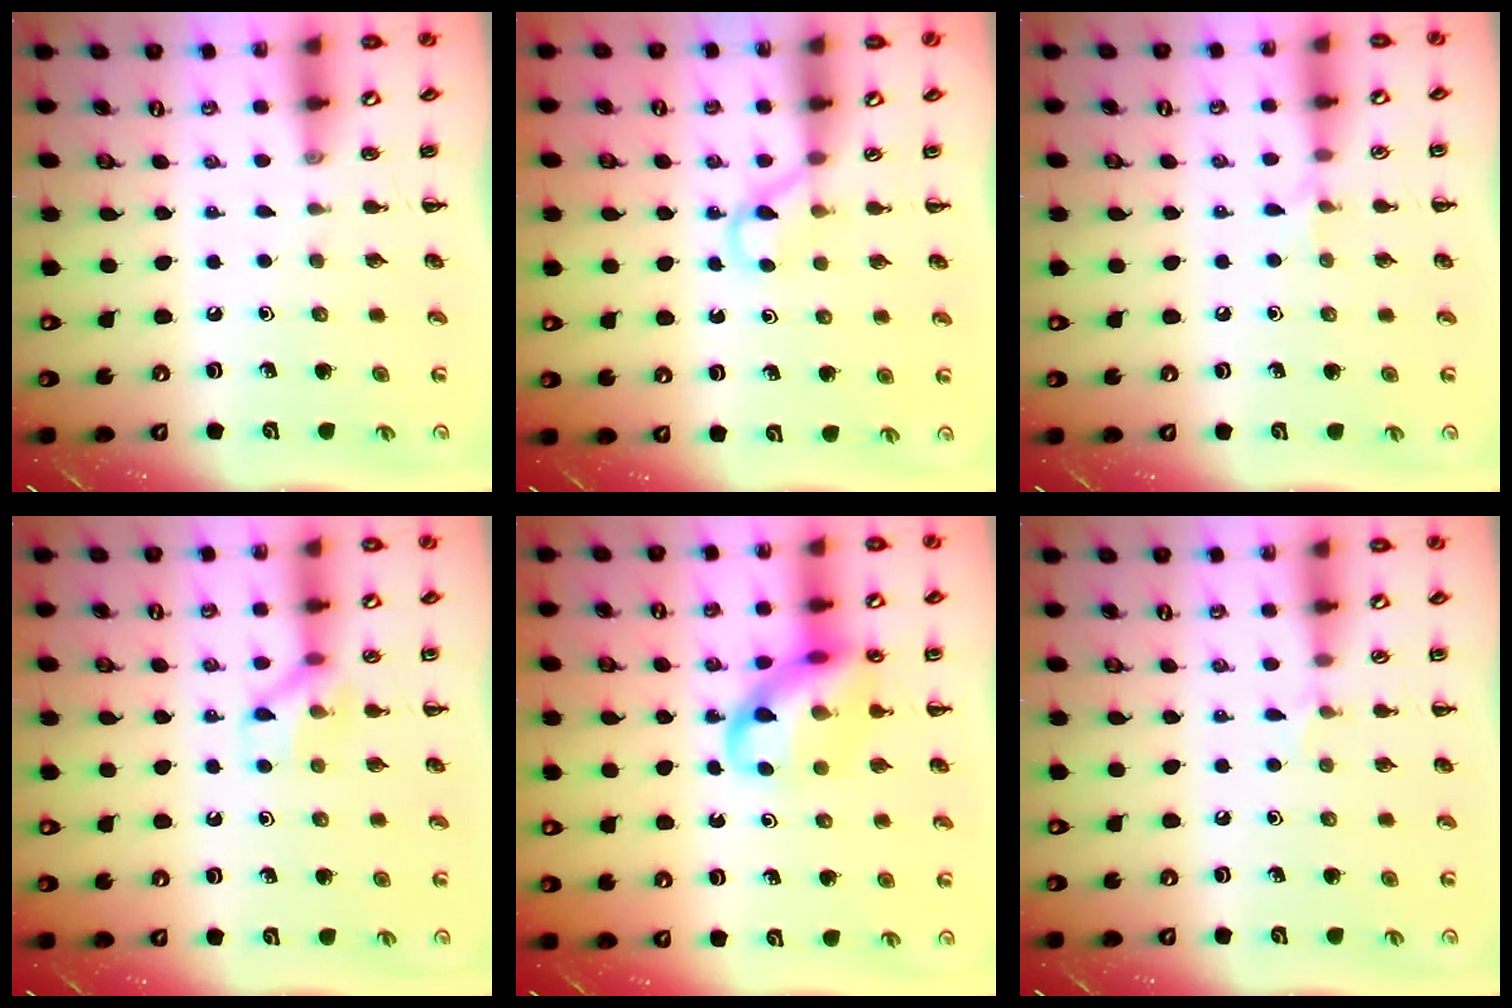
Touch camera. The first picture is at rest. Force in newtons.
{"total": 3.0, "press": 2.8, "slide": 1.1}
{"total": 4.1, "press": 3.8, "slide": 1.4}
{"total": 8.9, "press": 8.9, "slide": 0.7}
{"total": 13.8, "press": 13.6, "slide": 2.7}
{"total": 4.7, "press": 4.4, "slide": 1.6}